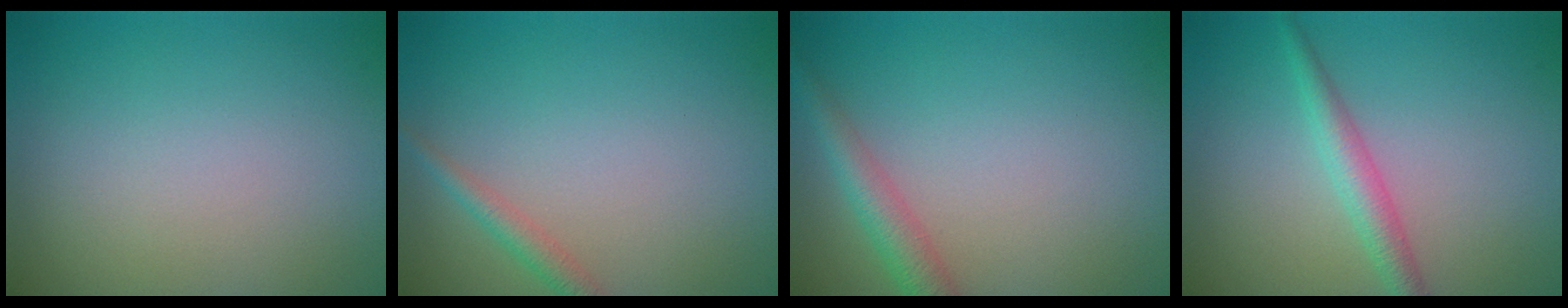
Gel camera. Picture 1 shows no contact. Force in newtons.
{"total": 1.6, "press": 1.6, "slide": 0.1}
{"total": 2.8, "press": 2.8, "slide": 0.1}
{"total": 2.3, "press": 2.3, "slide": 0.0}